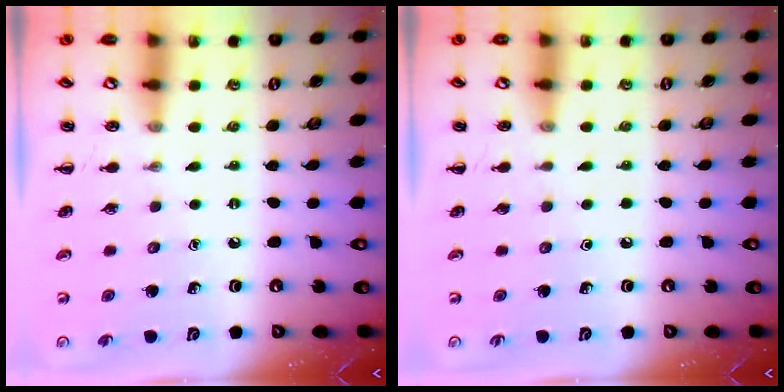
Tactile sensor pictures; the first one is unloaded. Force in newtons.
{"total": 0.0}